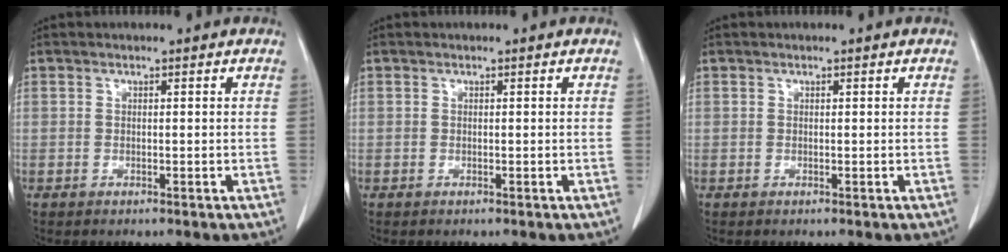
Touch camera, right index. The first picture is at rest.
{"total": 0.0}
{"total": 0.0}